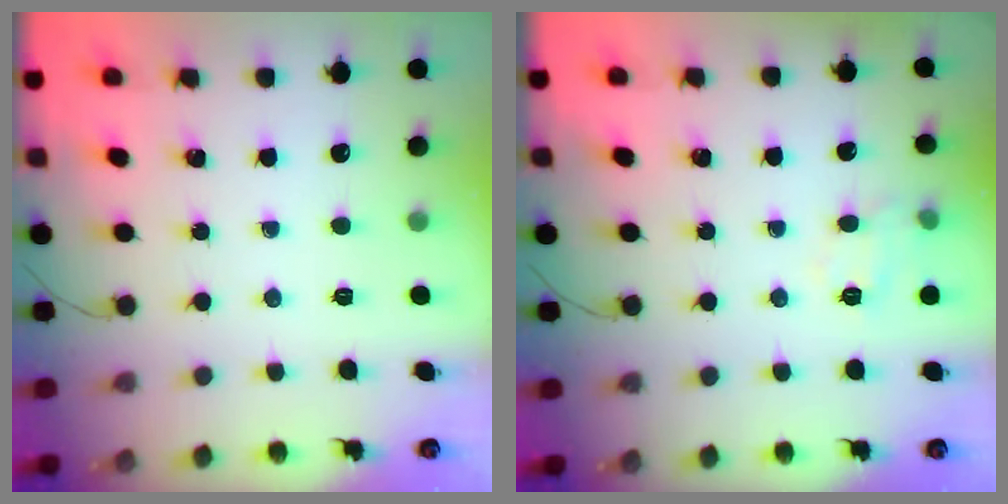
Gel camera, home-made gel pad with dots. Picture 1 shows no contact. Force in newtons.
{"total": 8.7, "press": 8.6, "slide": 0.7}